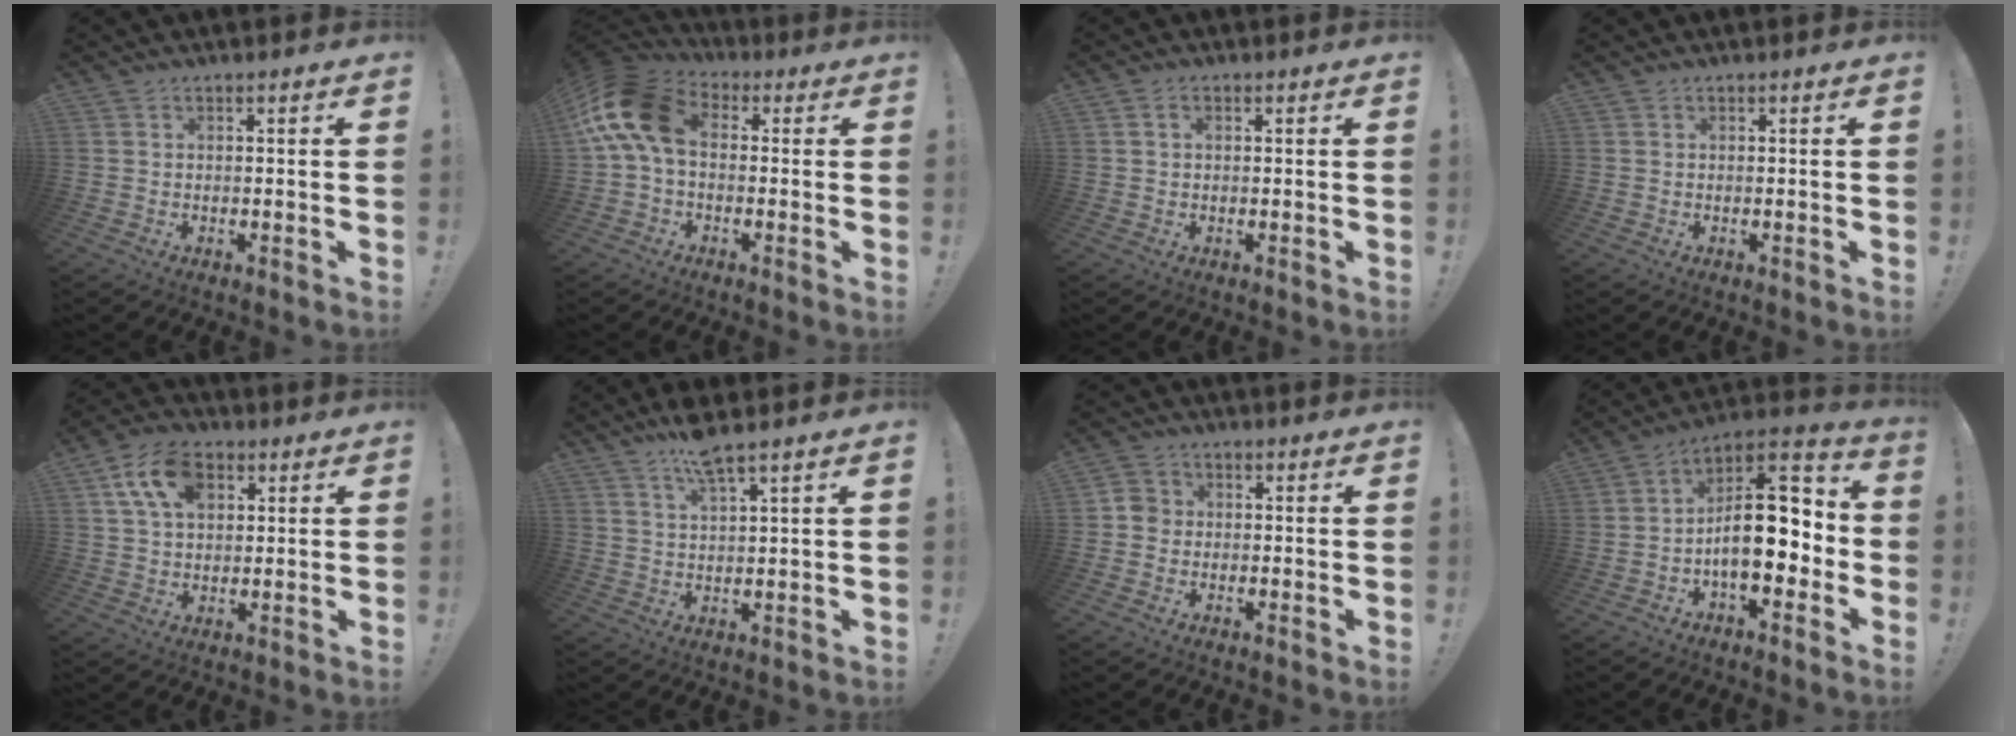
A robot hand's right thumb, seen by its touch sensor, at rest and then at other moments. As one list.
[{"total": 15.5, "force": [2.1, 9.5, 12.0], "torque": [-0.232, 0.019, 0.044]}, {"total": 1.0, "force": [0.3, 0.6, 0.7], "torque": [-0.014, 0.003, 0.006]}, {"total": 0.0}, {"total": 12.1, "force": [5.1, 7.7, 7.9], "torque": [-0.142, -0.001, 0.096]}, {"total": 8.0, "force": [6.1, 1.2, 4.9], "torque": [-0.091, -0.025, 0.106]}, {"total": 3.7, "force": [-1.1, 3.4, 1.1], "torque": [-0.012, 0.016, -0.019]}, {"total": 18.4, "force": [-1.7, 10.0, 15.4], "torque": [-0.234, 0.013, -0.019]}]